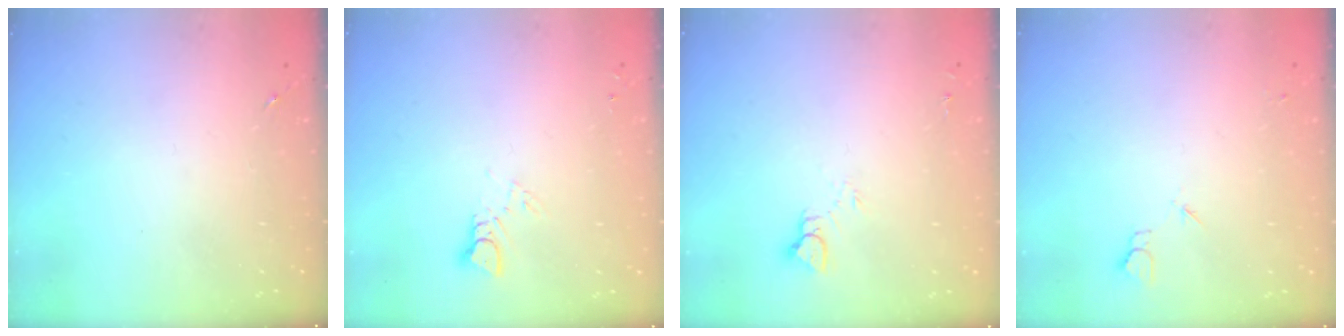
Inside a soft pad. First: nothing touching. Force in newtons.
{"total": 2.9, "press": 2.9, "slide": 0.2}
{"total": 5.3, "press": 5.3, "slide": 0.5}
{"total": 3.2, "press": 3.2, "slide": 0.4}